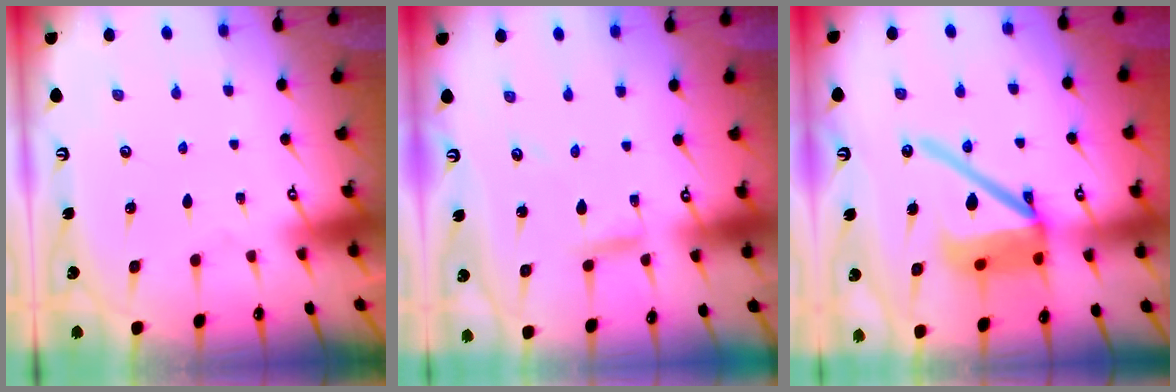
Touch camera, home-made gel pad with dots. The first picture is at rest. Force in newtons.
{"total": 3.1, "press": 3.1, "slide": 0.3}
{"total": 16.3, "press": 16.2, "slide": 1.9}